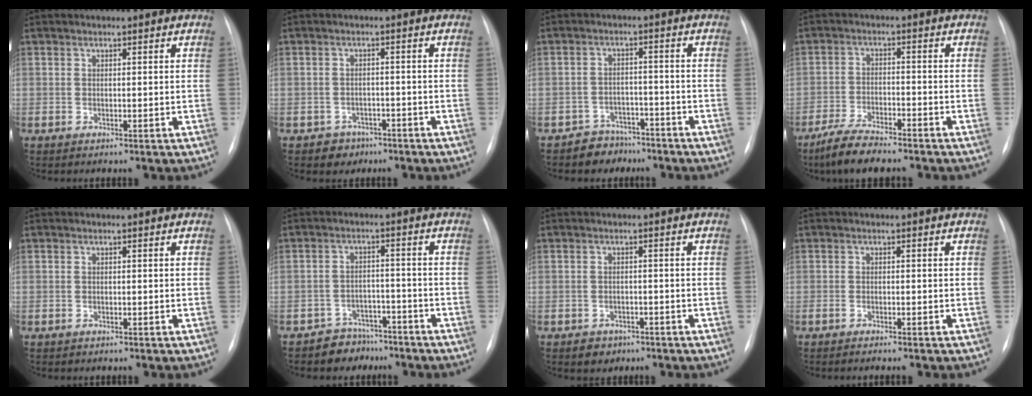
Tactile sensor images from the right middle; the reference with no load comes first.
{"total": 3.3, "force": [-2.1, 2.5, 0.0], "torque": [0.000, 0.012, -0.029]}
{"total": 5.0, "force": [-3.9, 3.1, -0.2], "torque": [0.008, 0.012, -0.059]}
{"total": 7.9, "force": [-6.5, 1.4, 4.2], "torque": [-0.085, -0.021, -0.117]}
{"total": 0.0}
{"total": 5.2, "force": [-4.2, 3.1, -0.3], "torque": [0.011, 0.015, -0.064]}
{"total": 2.6, "force": [-1.6, 2.0, 0.3], "torque": [-0.007, 0.007, -0.019]}
{"total": 2.0, "force": [-1.6, 0.3, 1.1], "torque": [-0.018, -0.004, -0.018]}